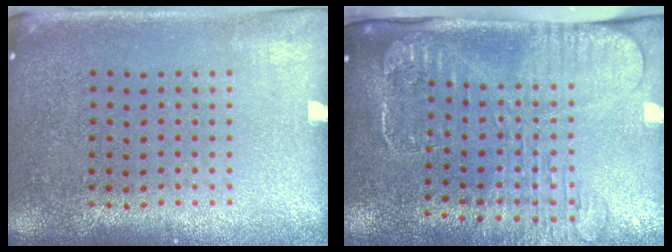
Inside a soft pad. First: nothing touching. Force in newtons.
{"total": 2.6, "press": 2.1, "slide": 1.6}